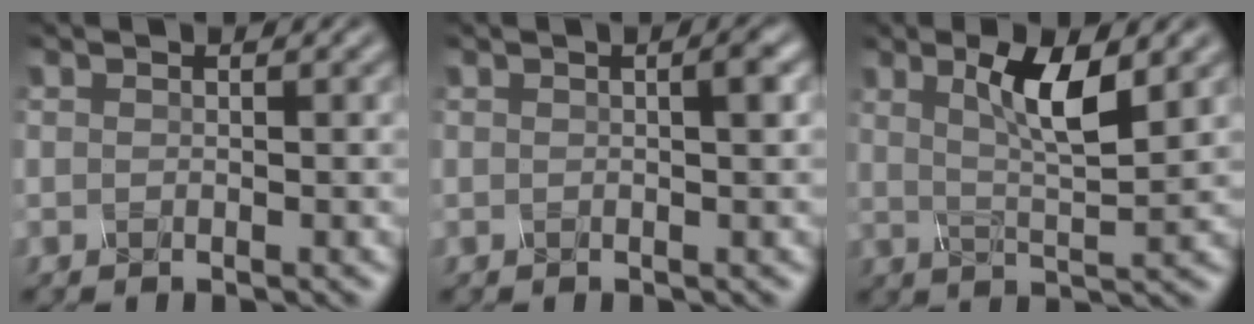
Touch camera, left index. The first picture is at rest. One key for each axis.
{"total": 2.4, "fx": 0.4, "fy": 0.8, "fz": 2.2, "tx": -0.005, "ty": 0.016, "tz": -0.006}
{"total": 3.8, "fx": 1.5, "fy": 0.2, "fz": 3.5, "tx": -0.081, "ty": -0.004, "tz": 0.053}